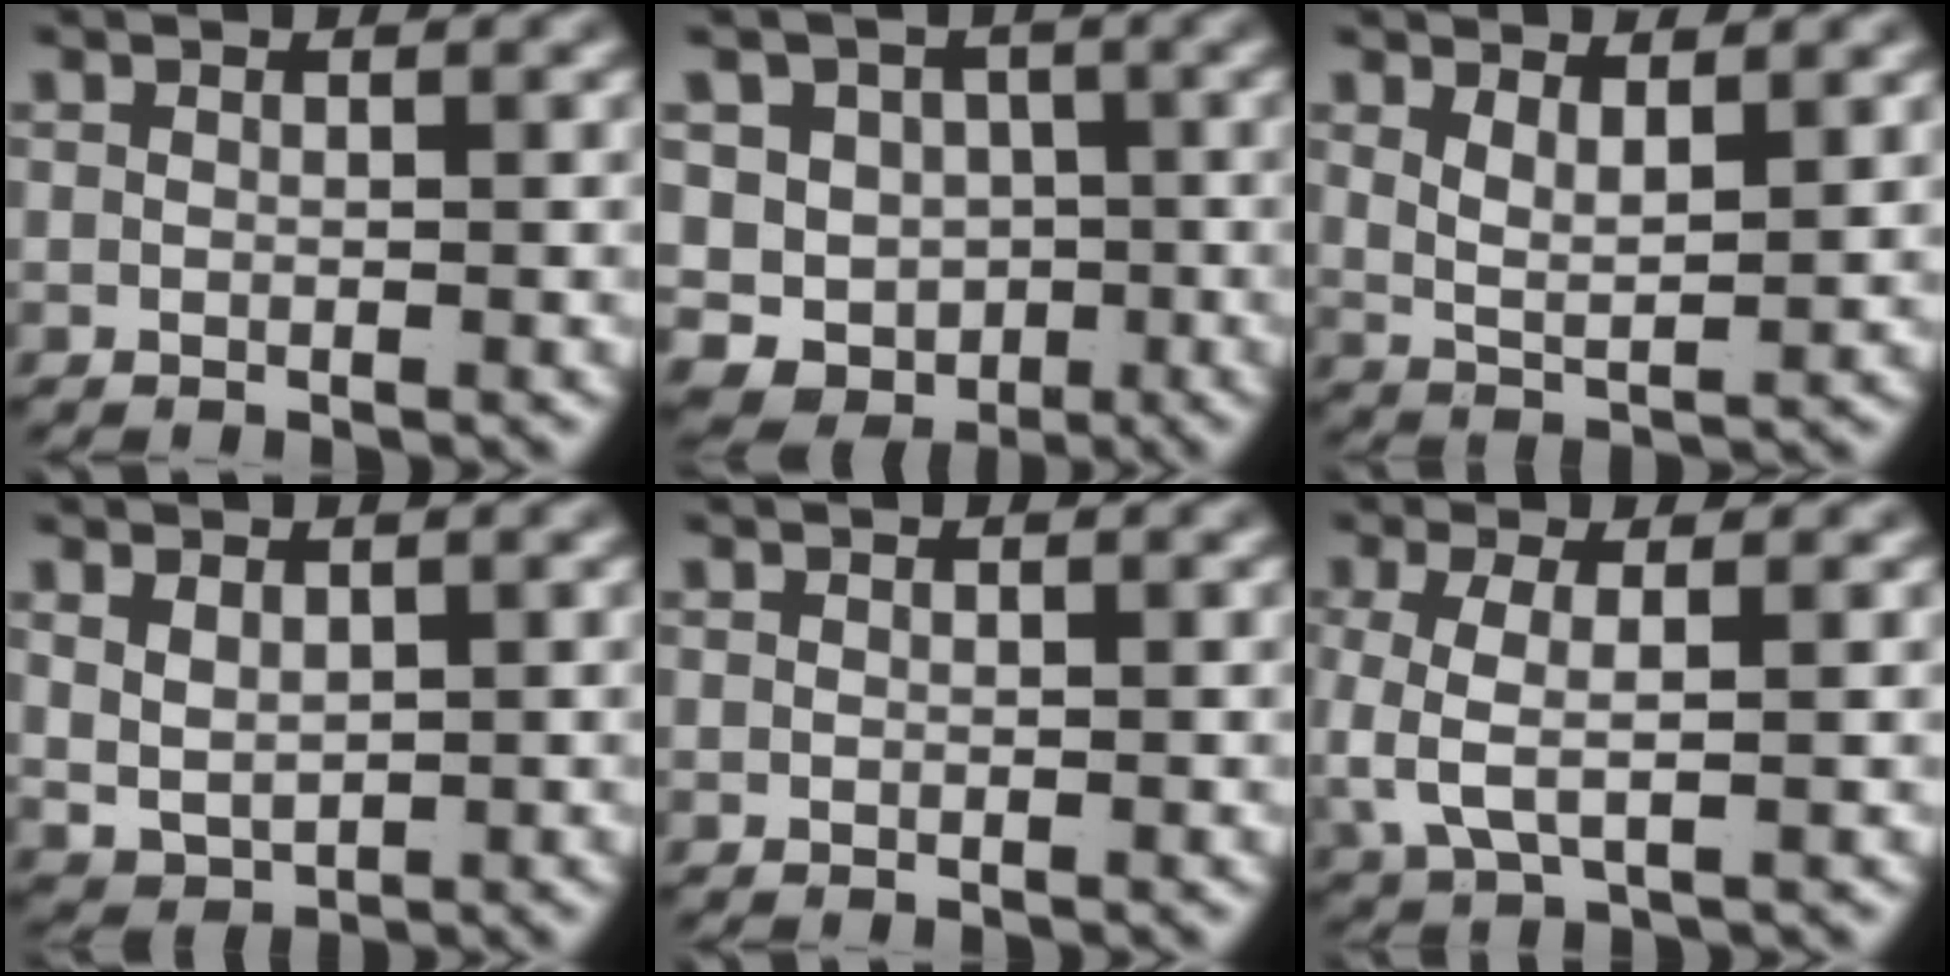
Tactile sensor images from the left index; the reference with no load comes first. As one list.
[{"total": 17.2, "force": [-5.2, 15.6, 4.8], "torque": [-0.151, -0.085, -0.087]}, {"total": 3.5, "force": [1.5, 2.1, 2.5], "torque": [-0.053, -0.011, 0.026]}, {"total": 3.7, "force": [0.4, 3.1, 2.0], "torque": [-0.056, -0.024, 0.023]}, {"total": 0.0}, {"total": 3.8, "force": [0.3, 1.6, 3.5], "torque": [-0.091, -0.016, 0.022]}]